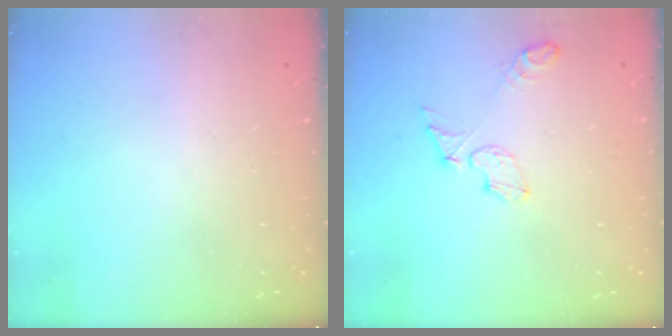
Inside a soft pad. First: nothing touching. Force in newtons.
{"total": 5.3, "press": 5.3, "slide": 0.5}